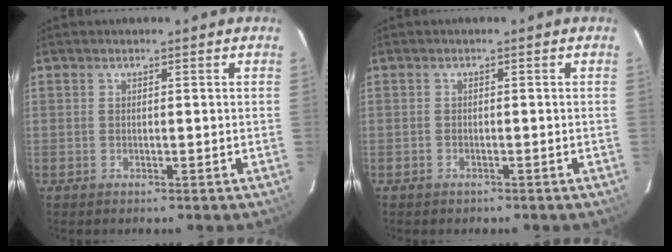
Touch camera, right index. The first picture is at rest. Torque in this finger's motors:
{"motor_torque": [0.04, -0.23, -0.22, -0.07]}